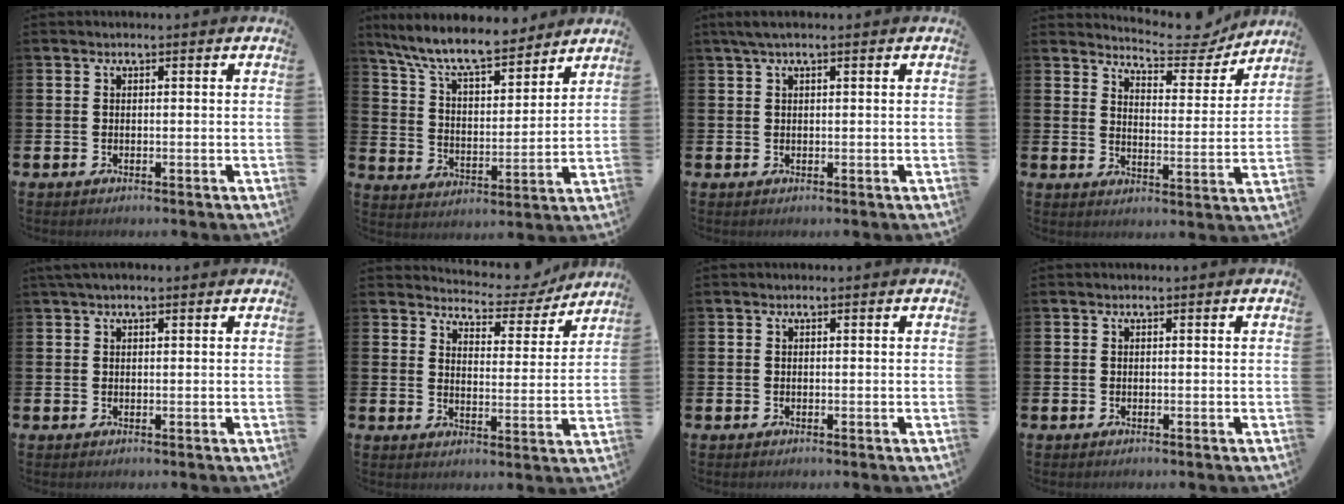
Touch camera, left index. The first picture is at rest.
{"total": 9.7, "force": [8.8, 2.0, 3.6], "torque": [-0.105, -0.054, 0.154]}
{"total": 1.7, "force": [1.0, 0.1, 1.4], "torque": [-0.033, 0.007, 0.018]}
{"total": 6.5, "force": [6.3, 1.1, 1.1], "torque": [-0.037, -0.045, 0.107]}
{"total": 1.3, "force": [1.0, 0.3, 0.8], "torque": [-0.016, 0.003, 0.017]}
{"total": 4.7, "force": [4.6, 1.1, 0.4], "torque": [-0.020, -0.041, 0.073]}
{"total": 0.0}
{"total": 0.0}